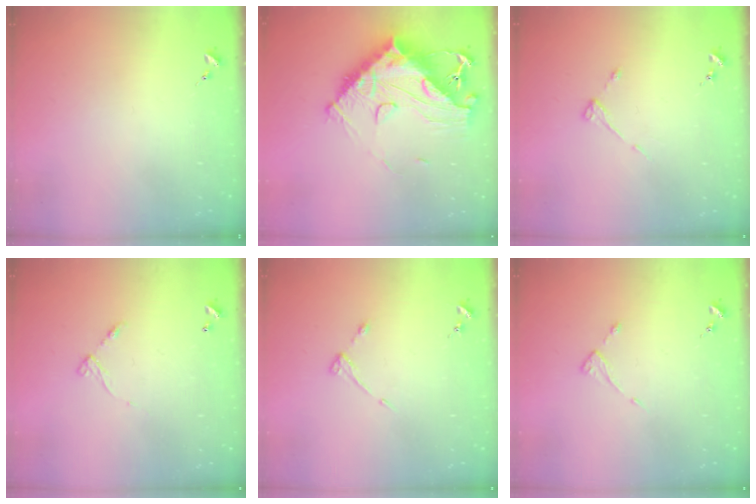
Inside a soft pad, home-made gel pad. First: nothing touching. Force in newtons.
{"total": 20.5, "press": 20.4, "slide": 1.8}
{"total": 4.2, "press": 4.2, "slide": 0.4}
{"total": 6.2, "press": 6.2, "slide": 0.4}
{"total": 3.2, "press": 3.1, "slide": 0.5}
{"total": 2.6, "press": 2.6, "slide": 0.3}